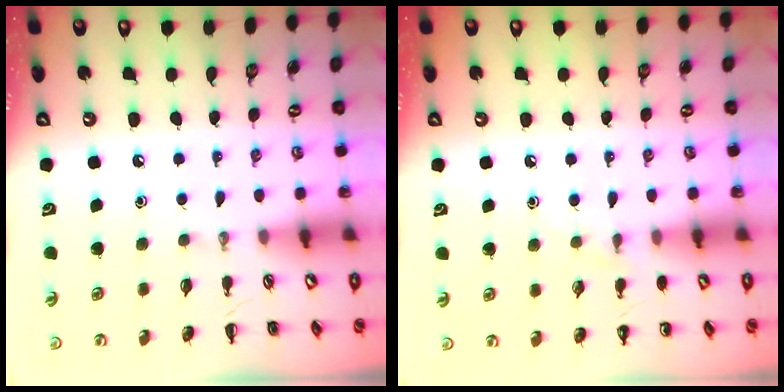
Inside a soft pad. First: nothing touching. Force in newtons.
{"total": 5.0, "press": 4.7, "slide": 1.8}